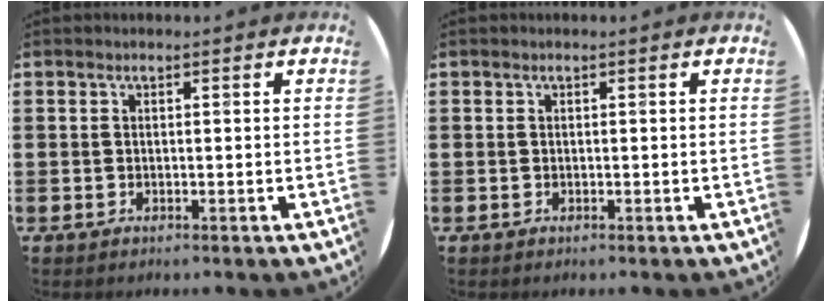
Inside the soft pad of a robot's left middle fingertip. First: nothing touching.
{"total": 0.0}